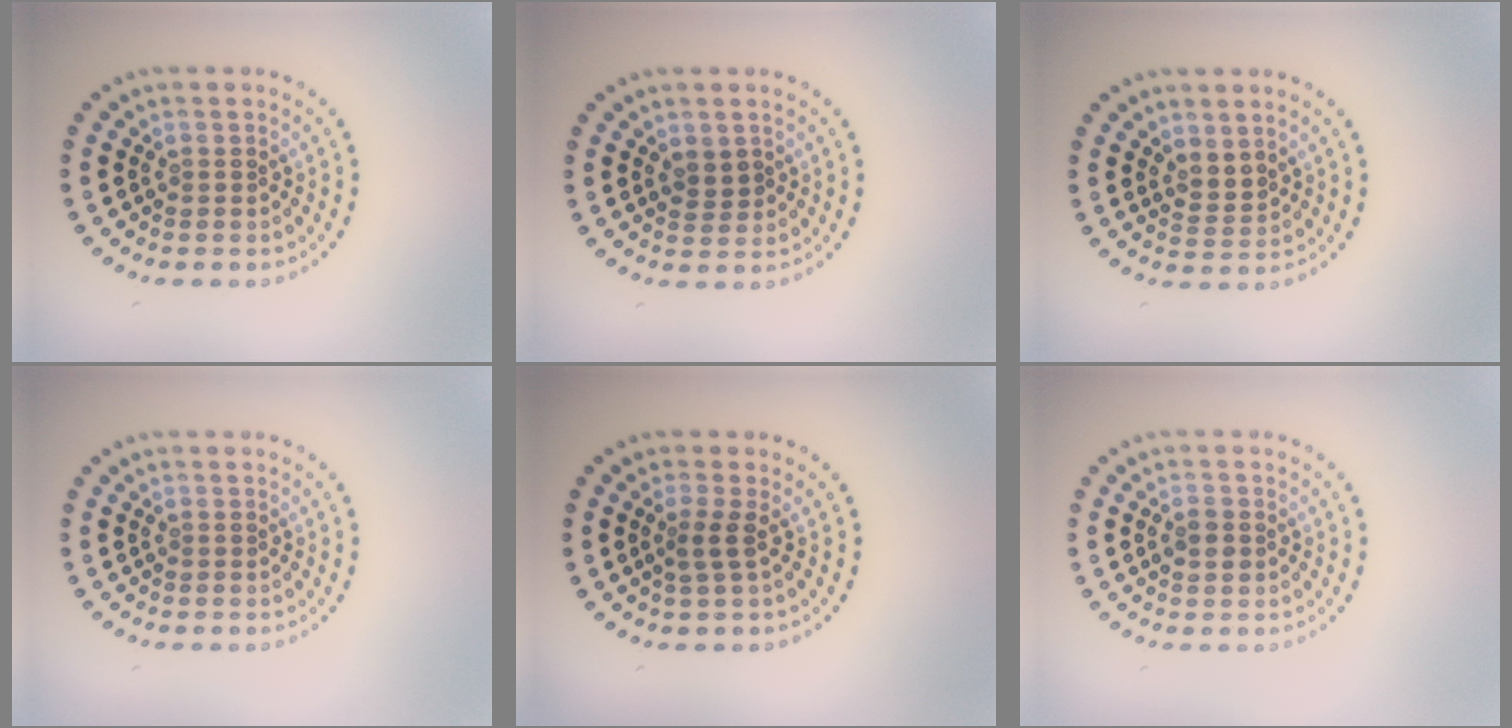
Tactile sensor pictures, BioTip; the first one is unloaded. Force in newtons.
{"total": 1.1, "press": 1.0, "slide": 0.5}
{"total": 1.7, "press": 1.4, "slide": 1.0}
{"total": 0.0}
{"total": 1.7, "press": 1.1, "slide": 1.2}
{"total": 2.1, "press": 2.1, "slide": 0.1}